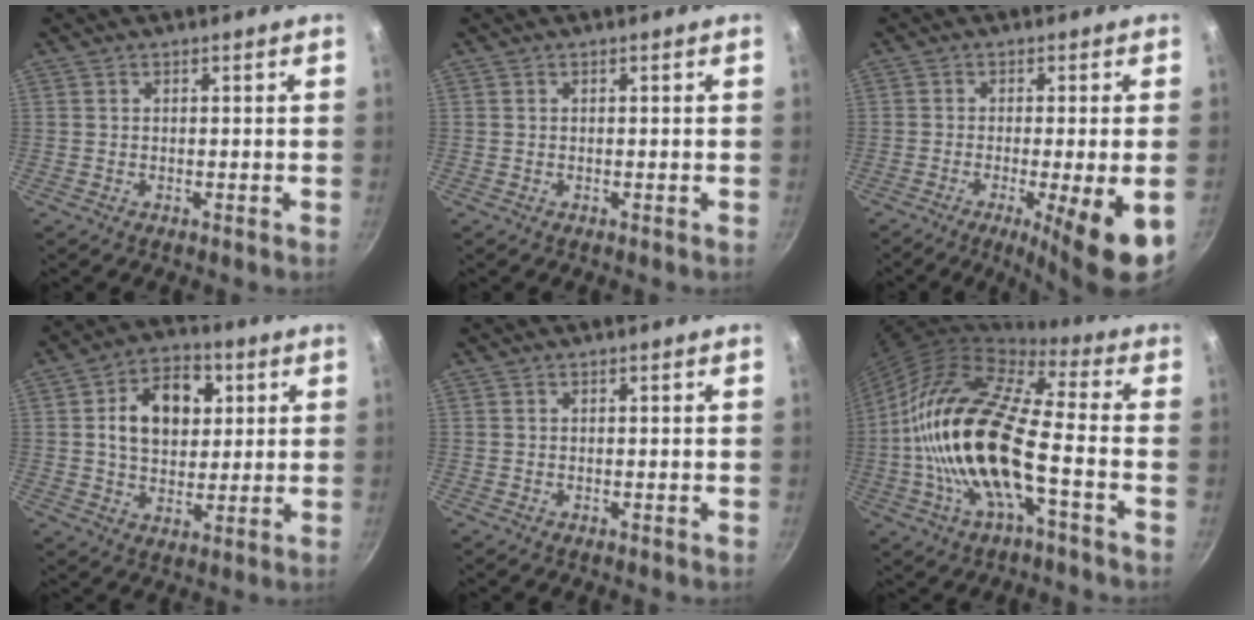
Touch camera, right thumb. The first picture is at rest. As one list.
[{"total": 0.0}, {"total": 11.1, "force": [-4.0, 1.3, 10.3], "torque": [-0.150, -0.003, -0.055]}, {"total": 13.4, "force": [3.1, 9.4, 9.0], "torque": [-0.105, 0.003, 0.043]}, {"total": 0.0}, {"total": 21.0, "force": [-3.8, 7.8, 19.1], "torque": [-0.361, 0.030, -0.085]}]